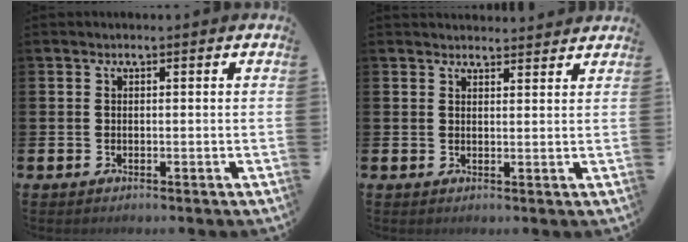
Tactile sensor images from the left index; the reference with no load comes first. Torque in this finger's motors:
{"motor_torque": [-0.60, -0.71, -0.01, -0.01]}